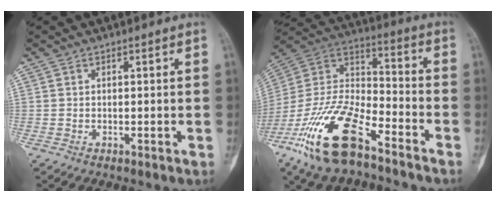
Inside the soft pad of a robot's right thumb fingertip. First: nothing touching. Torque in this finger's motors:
{"motor_torque": [1.06, -0.27, 1.88, -0.89, 0.61]}